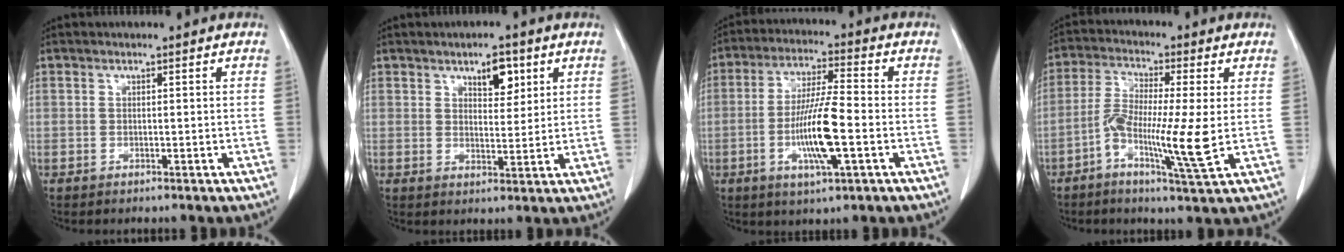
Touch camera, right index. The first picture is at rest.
{"total": 4.8, "force": [2.6, 2.1, 3.4], "torque": [-0.050, 0.000, 0.042]}
{"total": 11.0, "force": [-2.7, 1.0, 10.6], "torque": [-0.204, -0.005, -0.050]}
{"total": 10.1, "force": [-2.2, 0.1, 9.9], "torque": [-0.193, -0.005, -0.047]}